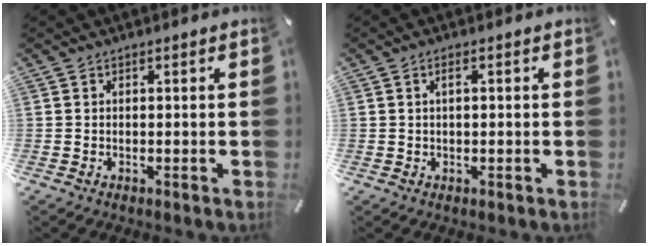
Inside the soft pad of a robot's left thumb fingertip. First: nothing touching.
{"total": 1.4, "force": [0.3, 0.5, 1.3], "torque": [-0.027, 0.002, 0.003]}